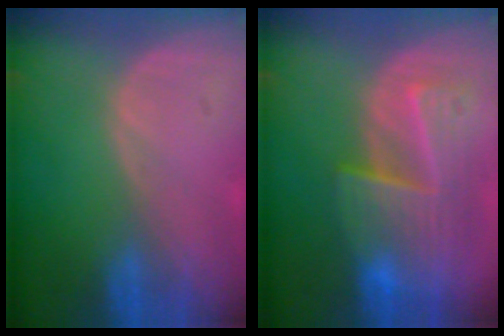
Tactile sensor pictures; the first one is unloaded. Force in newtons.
{"total": 9.5, "press": 8.4, "slide": 4.4}